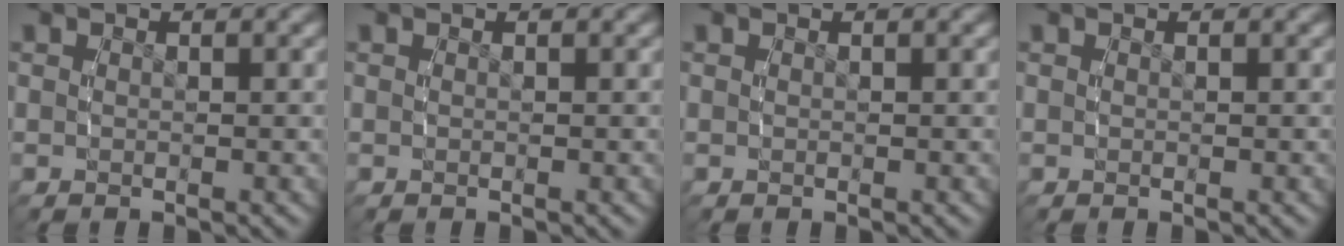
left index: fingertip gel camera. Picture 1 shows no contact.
{"total": 0.0}
{"total": 0.0}
{"total": 0.0}